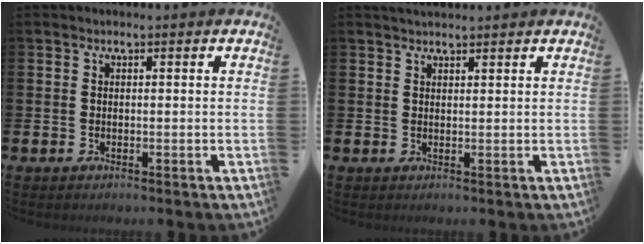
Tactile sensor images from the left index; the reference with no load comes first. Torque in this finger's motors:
{"motor_torque": [0.00, -0.06, 0.01, 0.04]}